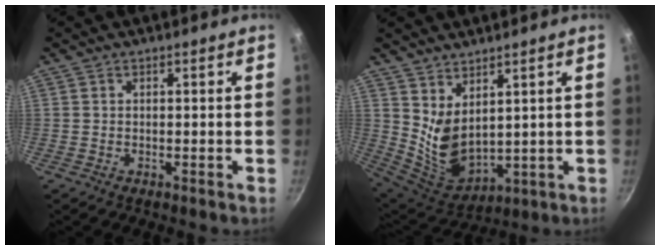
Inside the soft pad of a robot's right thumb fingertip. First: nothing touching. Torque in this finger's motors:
{"motor_torque": [-0.90, 1.17, 0.95, 0.34, 0.14]}